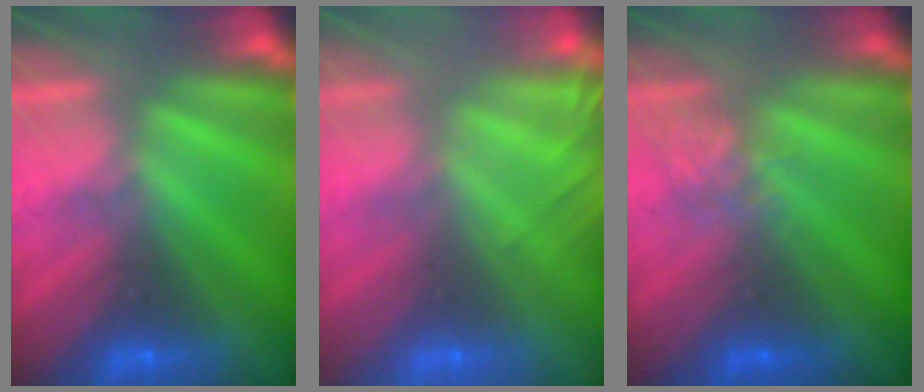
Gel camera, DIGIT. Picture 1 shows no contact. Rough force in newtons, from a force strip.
{"total": 5.7}
{"total": 2.1}